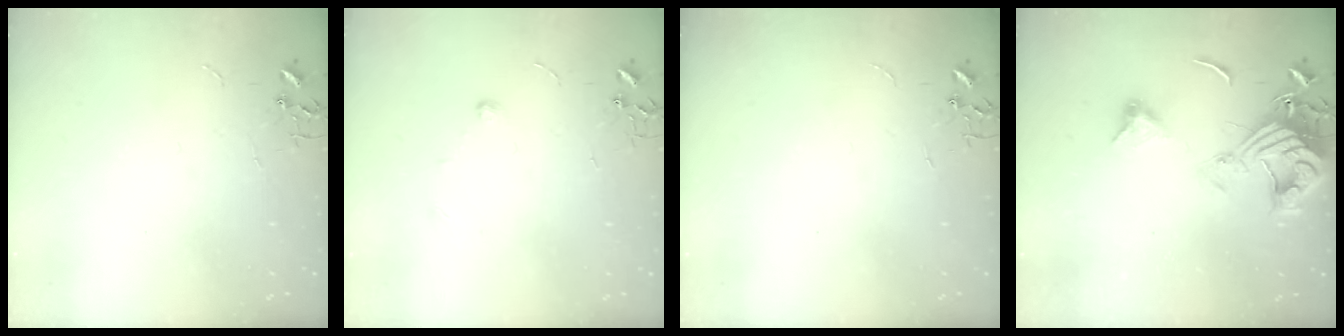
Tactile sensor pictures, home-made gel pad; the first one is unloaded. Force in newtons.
{"total": 4.9, "press": 4.8, "slide": 1.1}
{"total": 0.0}
{"total": 14.5, "press": 14.4, "slide": 1.6}